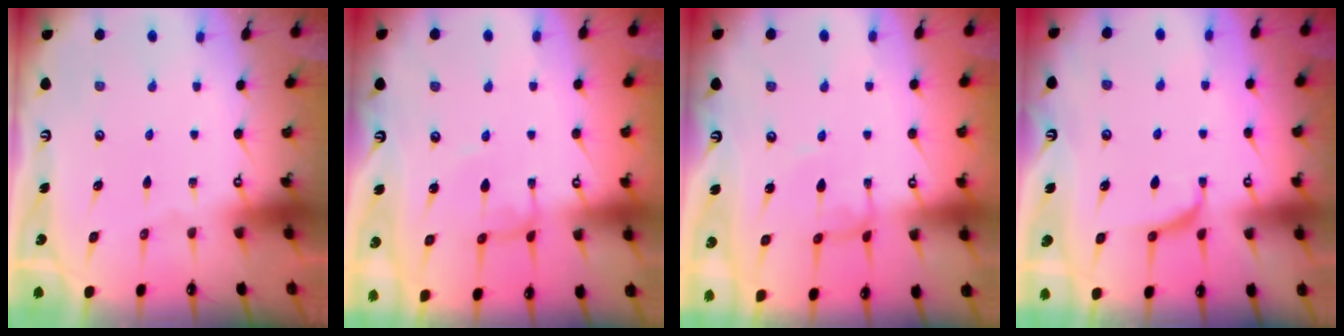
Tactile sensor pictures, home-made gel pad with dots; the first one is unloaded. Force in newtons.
{"total": 1.3, "press": 1.2, "slide": 0.3}
{"total": 1.3, "press": 1.2, "slide": 0.3}
{"total": 1.2, "press": 1.2, "slide": 0.4}